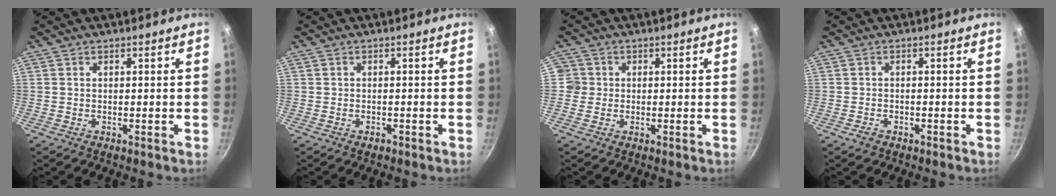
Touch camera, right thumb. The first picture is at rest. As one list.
[{"total": 1.0, "force": [-0.7, 0.6, 0.5], "torque": [-0.009, 0.004, -0.010]}, {"total": 3.0, "force": [-0.2, 3.0, 0.4], "torque": [0.016, 0.008, -0.010]}, {"total": 1.5, "force": [-1.0, 1.0, 0.6], "torque": [-0.016, 0.011, -0.014]}]